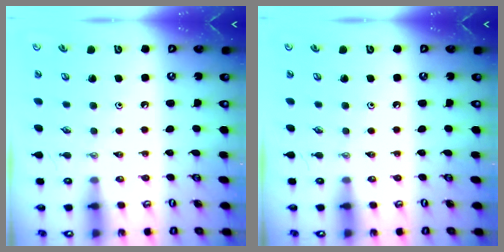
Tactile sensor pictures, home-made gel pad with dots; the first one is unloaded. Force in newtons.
{"total": 0.0}